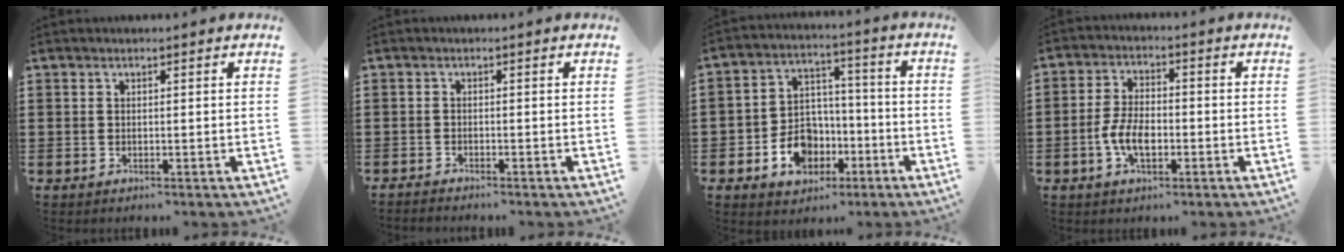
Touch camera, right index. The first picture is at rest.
{"total": 1.1, "force": [-1.1, 0.1, 0.0], "torque": [-0.002, 0.003, -0.022]}
{"total": 8.9, "force": [-3.8, 6.9, 4.0], "torque": [-0.078, 0.027, -0.063]}
{"total": 5.9, "force": [-1.8, 3.0, 4.7], "torque": [-0.110, 0.000, -0.039]}